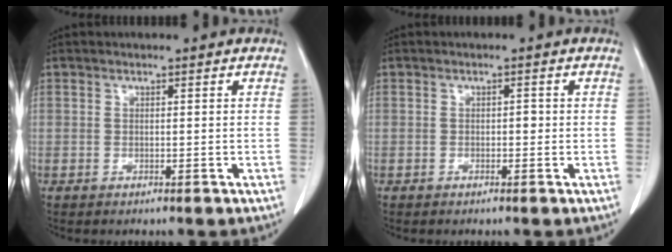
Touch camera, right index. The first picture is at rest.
{"total": 0.8, "force": [-0.1, 0.5, 0.7], "torque": [-0.007, 0.003, -0.002]}